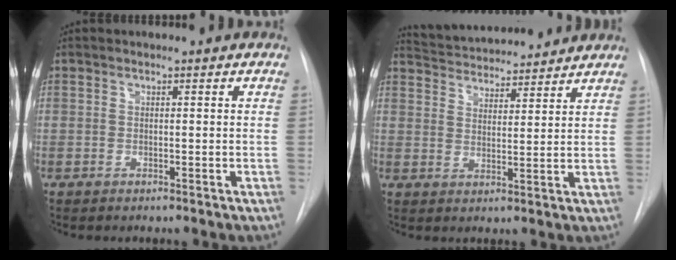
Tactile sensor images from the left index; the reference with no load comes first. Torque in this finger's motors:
{"motor_torque": [-0.39, -1.14, 0.18, 0.02]}